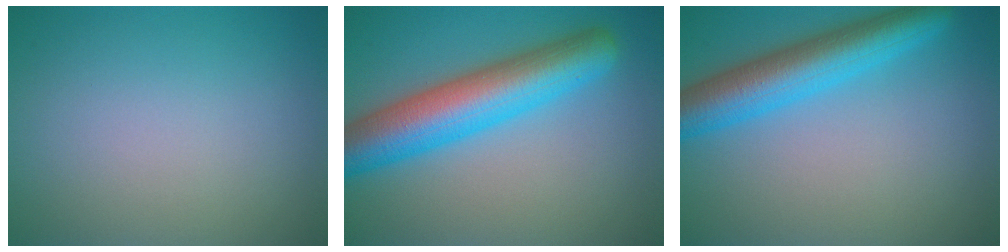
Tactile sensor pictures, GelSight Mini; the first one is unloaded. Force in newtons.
{"total": 8.5, "press": 8.5, "slide": 0.2}
{"total": 6.6, "press": 6.5, "slide": 0.3}